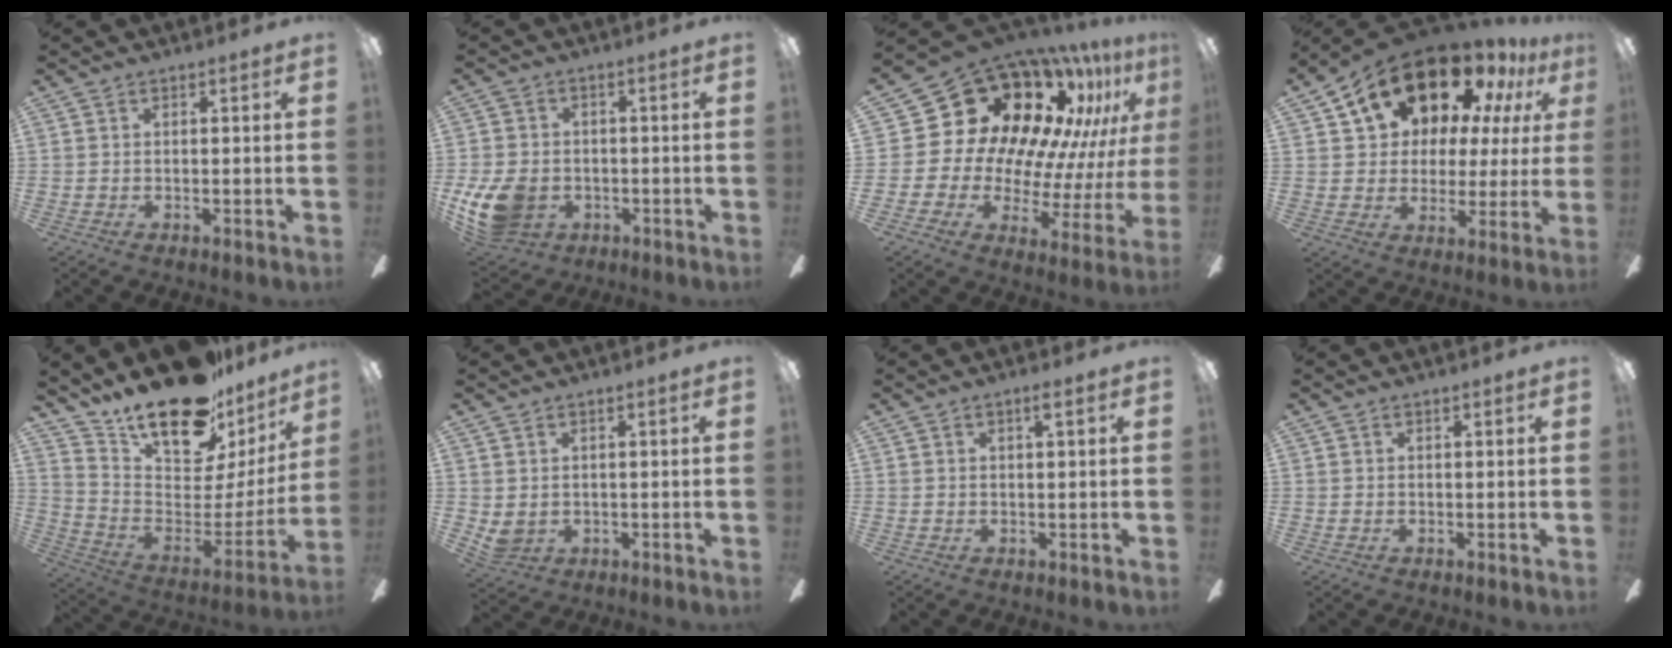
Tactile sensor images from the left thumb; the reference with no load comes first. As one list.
[{"total": 13.2, "force": [-4.3, 9.7, 7.9], "torque": [-0.167, 0.019, -0.077]}, {"total": 24.6, "force": [14.2, 15.7, 12.5], "torque": [-0.179, -0.135, 0.286]}, {"total": 20.6, "force": [13.9, 11.7, 9.8], "torque": [-0.161, -0.088, 0.249]}, {"total": 22.5, "force": [17.7, 9.1, 10.5], "torque": [-0.156, -0.130, 0.310]}, {"total": 3.4, "force": [1.1, 2.9, 1.4], "torque": [-0.045, -0.006, 0.020]}, {"total": 1.6, "force": [0.6, 0.2, 1.4], "torque": [-0.023, -0.001, 0.008]}, {"total": 0.0}]